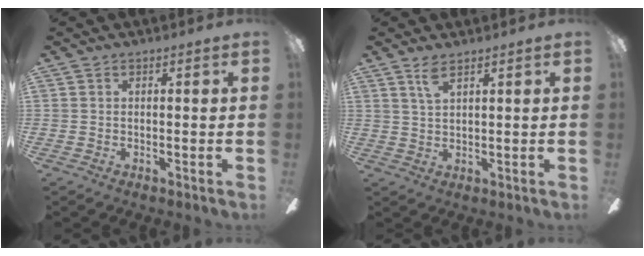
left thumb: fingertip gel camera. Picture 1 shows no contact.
{"total": 3.9, "force": [2.6, 1.2, 2.6], "torque": [-0.059, 0.002, 0.047]}